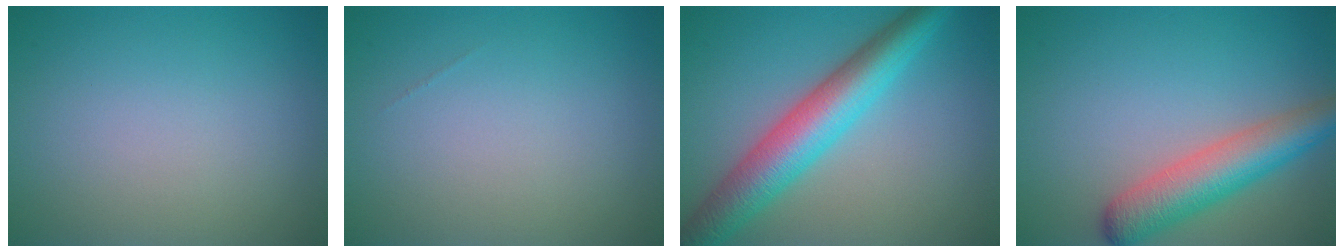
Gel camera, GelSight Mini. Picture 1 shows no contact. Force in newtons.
{"total": 0.0}
{"total": 7.2, "press": 7.2, "slide": 0.1}
{"total": 5.7, "press": 5.7, "slide": 0.2}